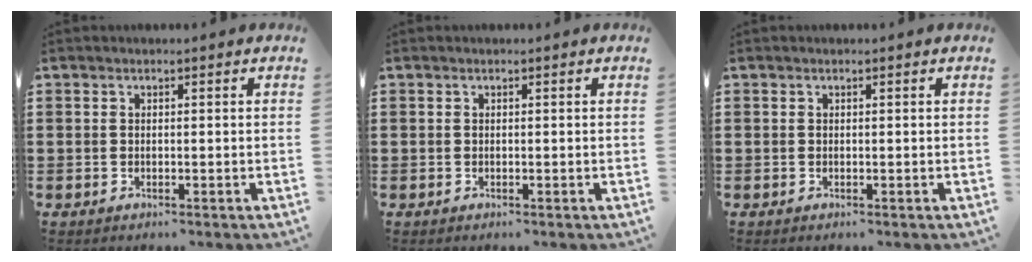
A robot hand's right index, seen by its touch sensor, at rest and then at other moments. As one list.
[{"total": 0.0}, {"total": 0.0}]